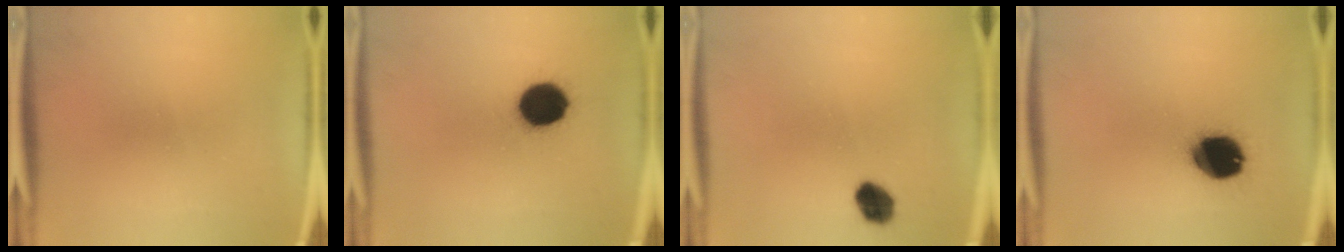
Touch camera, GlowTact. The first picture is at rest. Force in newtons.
{"total": 11.1}
{"total": 5.6}
{"total": 14.3}